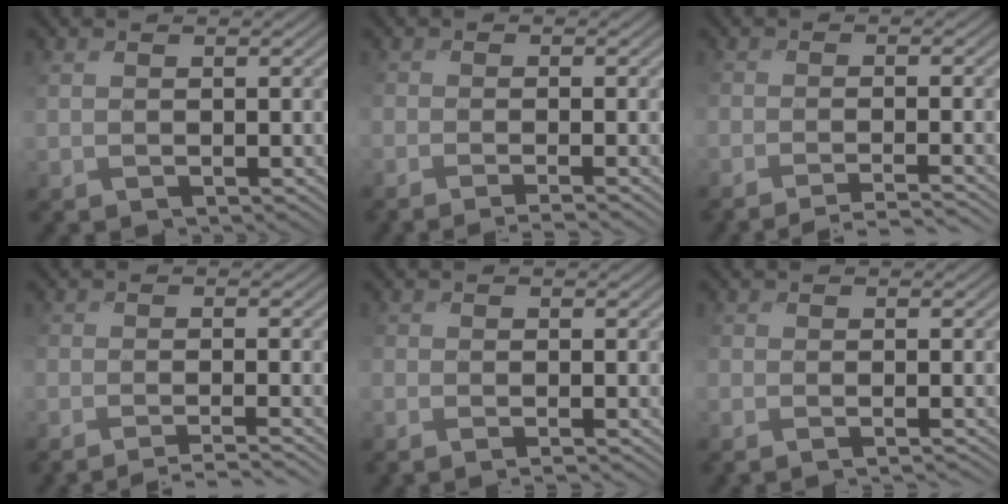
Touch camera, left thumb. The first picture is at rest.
{"total": 3.5, "force": [-2.4, 0.8, 2.4], "torque": [-0.032, -0.006, -0.033]}
{"total": 5.1, "force": [-4.3, 0.8, 2.6], "torque": [-0.036, 0.004, -0.067]}
{"total": 4.7, "force": [-4.0, 0.6, 2.5], "torque": [-0.037, 0.005, -0.067]}
{"total": 3.1, "force": [-2.3, 0.9, 1.9], "torque": [-0.023, -0.007, -0.029]}
{"total": 3.3, "force": [-2.6, 0.8, 1.9], "torque": [-0.022, -0.004, -0.028]}